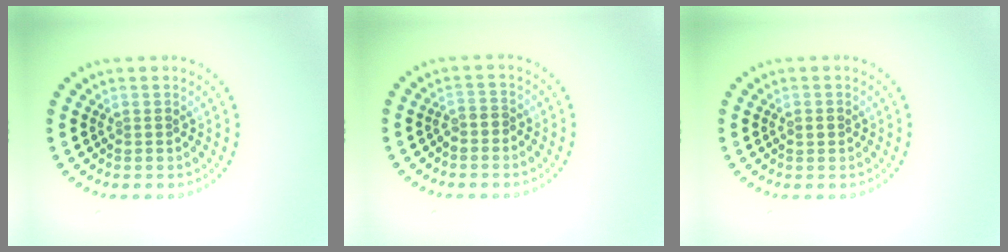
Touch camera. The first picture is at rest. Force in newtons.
{"total": 0.9, "press": 0.7, "slide": 0.6}
{"total": 1.0, "press": 1.0, "slide": 0.1}